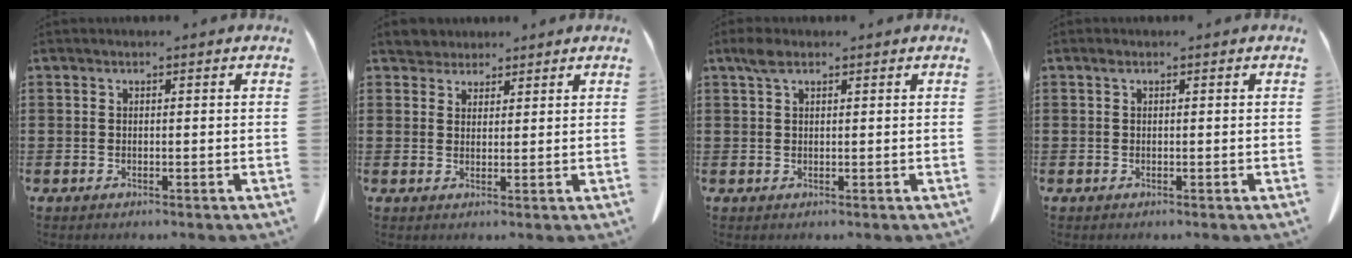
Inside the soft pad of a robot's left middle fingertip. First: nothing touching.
{"total": 3.1, "force": [2.9, 1.1, 0.0], "torque": [-0.011, -0.002, 0.057]}
{"total": 2.3, "force": [1.2, 1.0, 1.7], "torque": [-0.038, 0.004, 0.022]}
{"total": 0.5, "force": [0.3, 0.2, 0.3], "torque": [-0.009, 0.001, 0.006]}